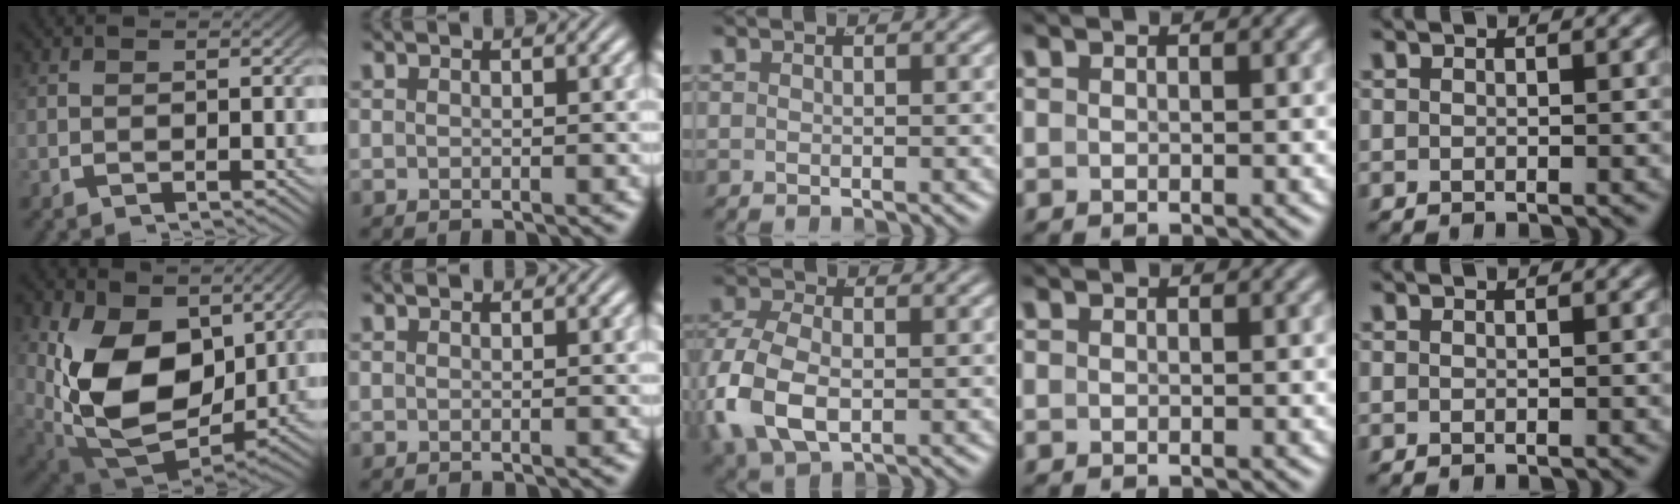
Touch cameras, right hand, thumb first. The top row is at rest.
{"thumb": {"total": 13.1, "force": [-0.3, 8.7, 9.8], "torque": [-0.239, -0.068, 0.023]}, "middle": {"total": 6.9, "force": [-1.2, 5.0, 4.7], "torque": [-0.142, -0.036, 0.003]}}